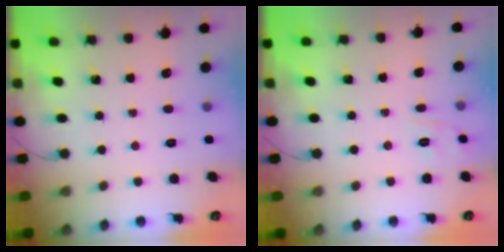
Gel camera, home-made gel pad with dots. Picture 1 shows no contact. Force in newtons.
{"total": 2.0, "press": 0.7, "slide": 1.9}